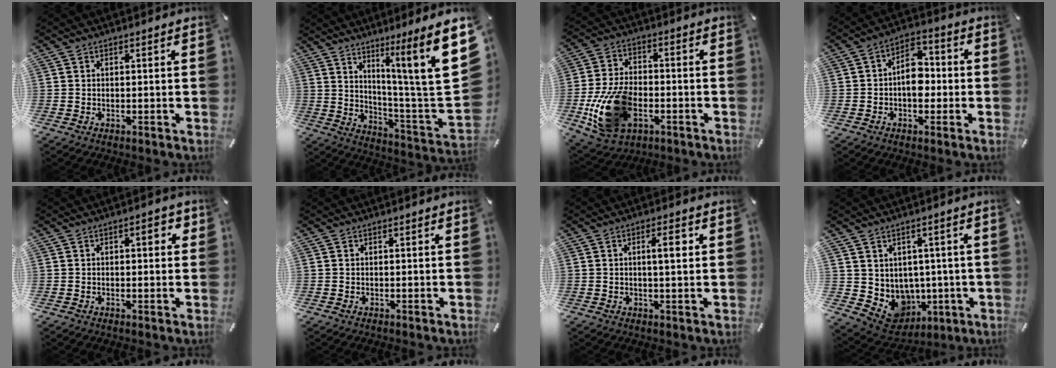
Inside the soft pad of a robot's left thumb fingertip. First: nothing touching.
{"total": 18.8, "force": [8.5, 1.1, 16.7], "torque": [-0.259, -0.074, 0.117]}
{"total": 16.5, "force": [-4.7, 10.8, 11.7], "torque": [-0.248, 0.016, -0.077]}
{"total": 8.1, "force": [-1.4, 5.6, 5.7], "torque": [-0.085, 0.011, -0.028]}
{"total": 3.0, "force": [0.5, 1.2, 2.7], "torque": [-0.039, 0.003, 0.002]}
{"total": 0.0}
{"total": 5.2, "force": [1.1, 1.1, 4.9], "torque": [-0.081, 0.000, 0.012]}
{"total": 7.6, "force": [1.5, 7.2, 1.8], "torque": [-0.046, -0.036, 0.040]}